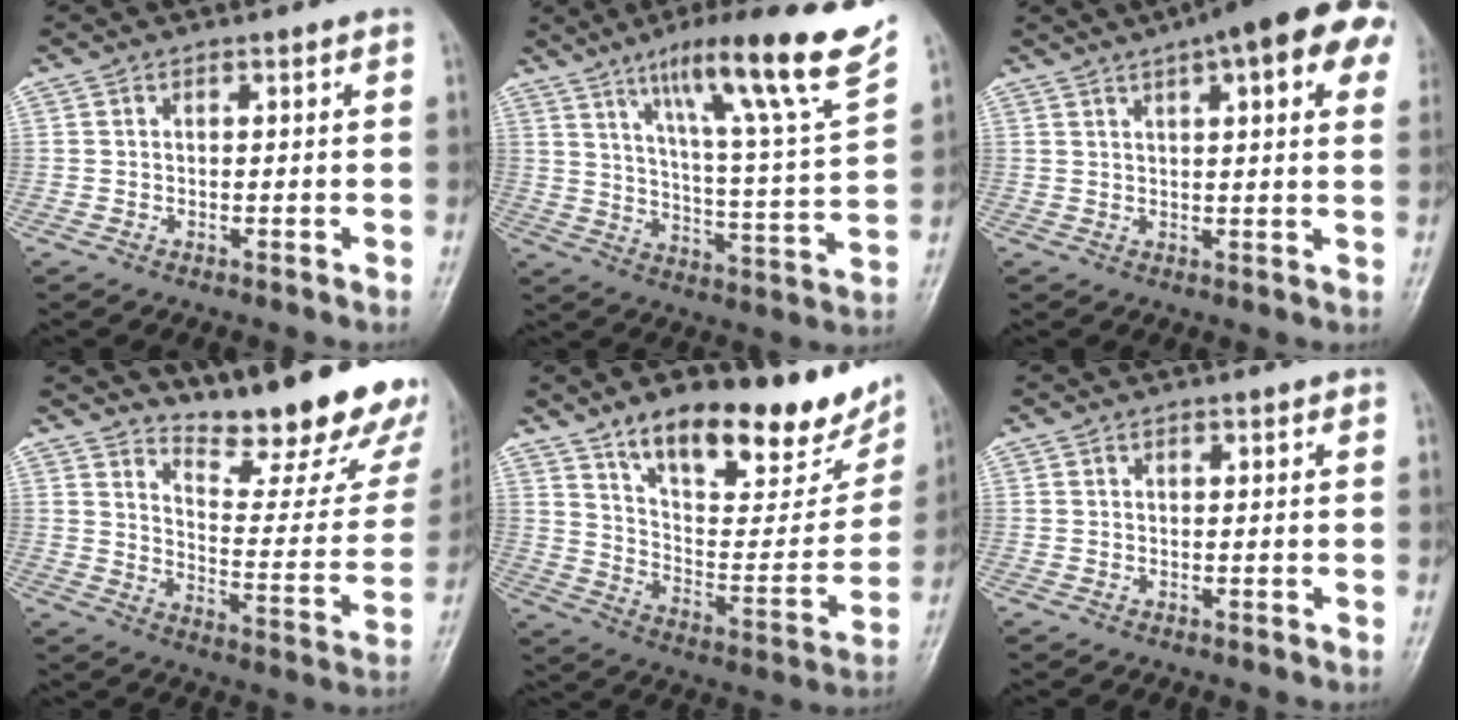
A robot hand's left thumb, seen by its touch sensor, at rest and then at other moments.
{"total": 21.0, "force": [13.7, 0.9, 16.0], "torque": [-0.218, -0.061, 0.208]}
{"total": 16.8, "force": [8.3, 4.8, 13.7], "torque": [-0.172, 0.019, 0.102]}
{"total": 22.1, "force": [17.6, 5.8, 12.0], "torque": [-0.126, -0.131, 0.238]}
{"total": 24.0, "force": [16.3, 9.3, 15.0], "torque": [-0.159, -0.069, 0.254]}
{"total": 0.0}